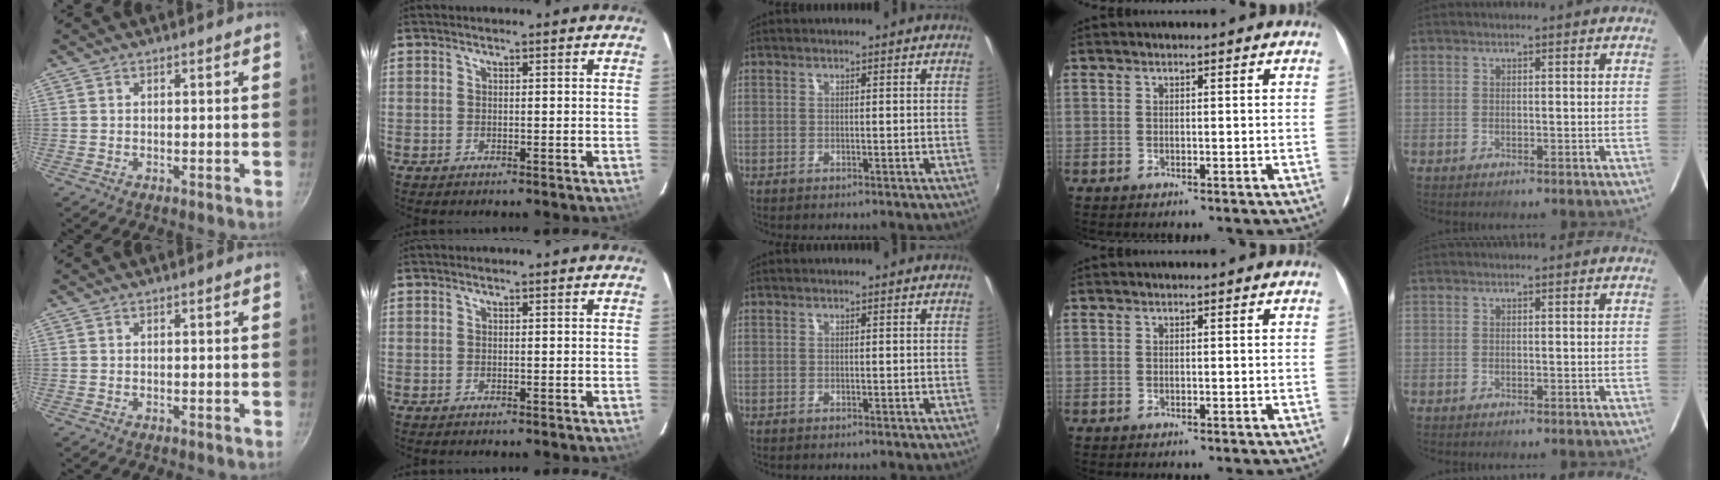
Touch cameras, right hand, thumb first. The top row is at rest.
{}